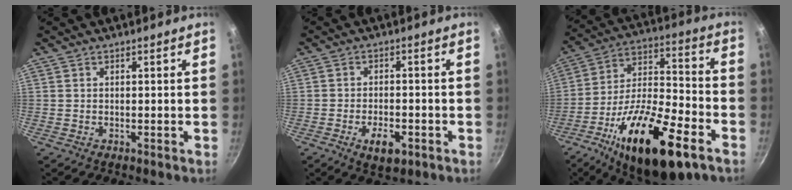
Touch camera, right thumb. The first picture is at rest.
{"total": 6.1, "force": [-2.7, 3.1, 4.5], "torque": [-0.065, 0.012, -0.041]}
{"total": 26.3, "force": [-13.2, 9.9, 20.6], "torque": [-0.319, 0.051, -0.221]}